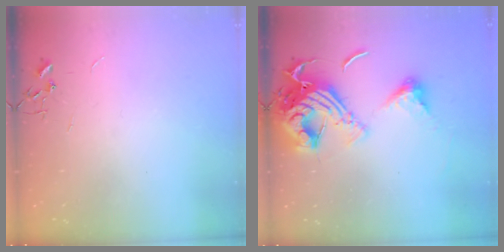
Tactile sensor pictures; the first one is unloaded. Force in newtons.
{"total": 18.9, "press": 18.8, "slide": 1.8}